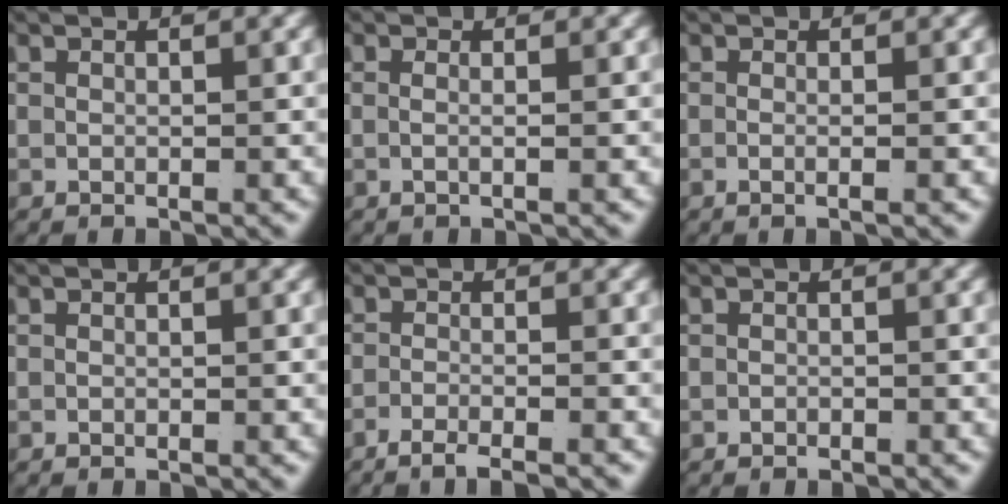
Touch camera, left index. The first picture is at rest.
{"total": 1.2, "force": [-0.4, -0.6, 0.9], "torque": [-0.025, -0.010, -0.002]}
{"total": 1.0, "force": [-0.6, -0.3, 0.7], "torque": [-0.020, -0.008, -0.008]}
{"total": 0.0}
{"total": 3.6, "force": [-3.2, 0.3, 1.6], "torque": [-0.027, -0.009, -0.050]}
{"total": 0.6, "force": [-0.5, -0.3, 0.0], "torque": [-0.003, -0.008, -0.004]}